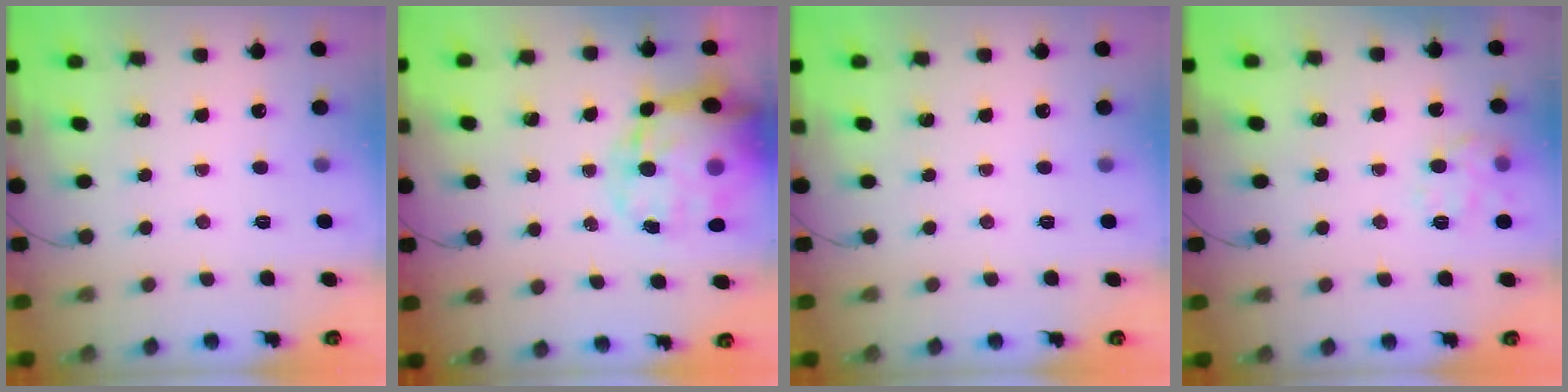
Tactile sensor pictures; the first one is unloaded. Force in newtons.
{"total": 21.9, "press": 21.1, "slide": 5.9}
{"total": 0.0}
{"total": 7.0, "press": 7.0, "slide": 0.7}